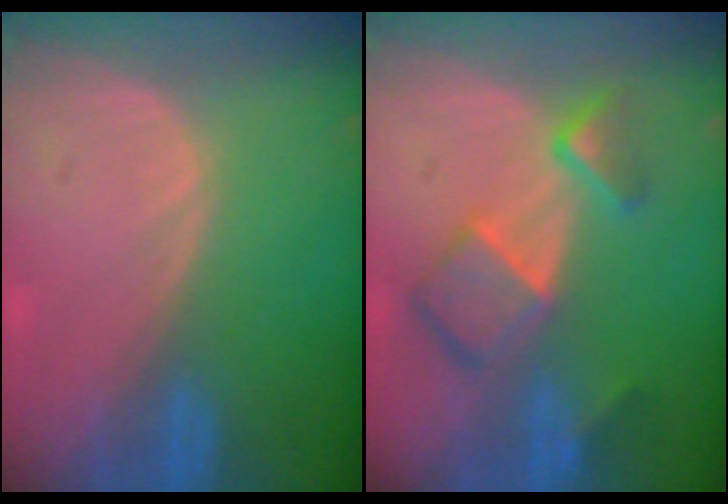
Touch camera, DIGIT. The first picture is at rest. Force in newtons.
{"total": 7.8, "press": 6.7, "slide": 3.9}